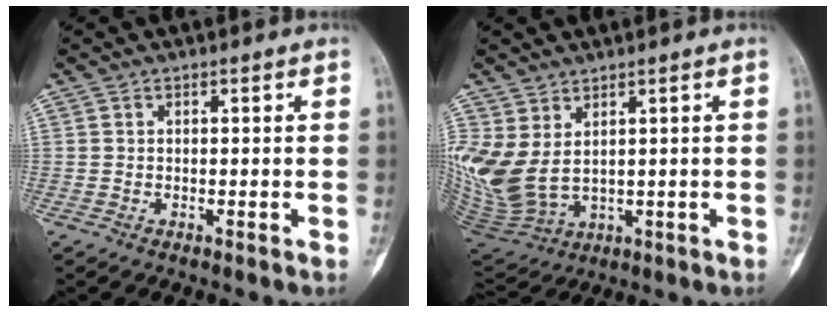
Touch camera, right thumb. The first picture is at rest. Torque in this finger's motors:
{"motor_torque": [-0.88, 2.37, 2.47, 0.30, 0.84]}